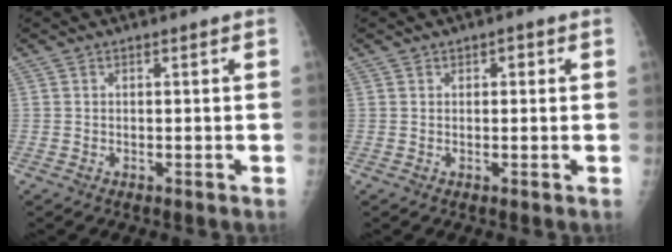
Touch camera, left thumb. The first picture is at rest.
{"total": 1.2, "force": [0.3, 1.0, 0.5], "torque": [0.011, 0.004, -0.001]}